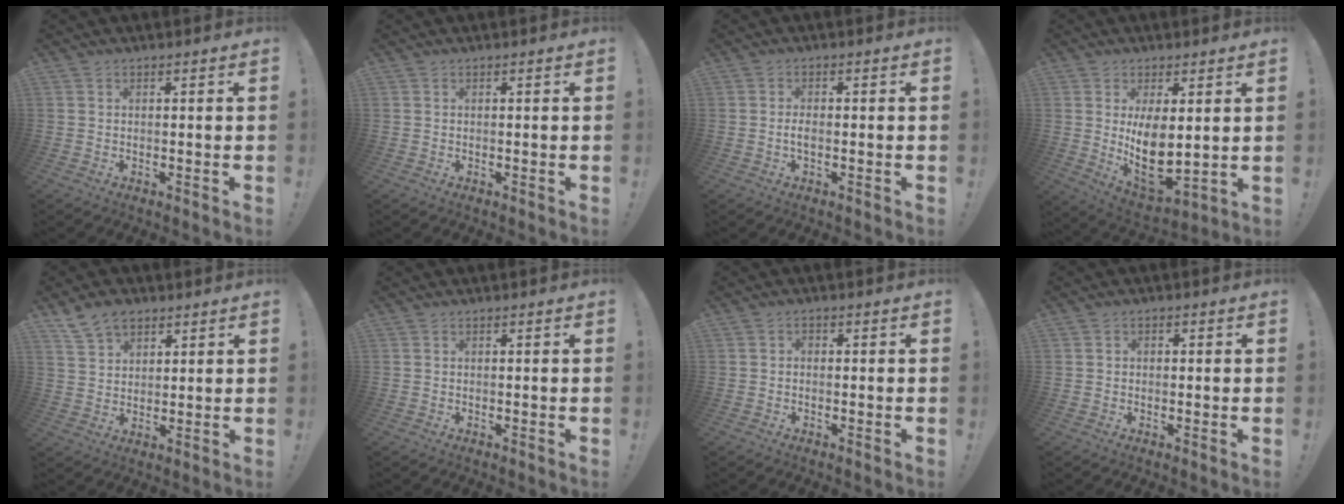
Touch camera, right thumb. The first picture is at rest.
{"total": 0.0}
{"total": 1.9, "force": [-0.6, 0.8, 1.6], "torque": [-0.035, 0.006, -0.010]}
{"total": 12.9, "force": [2.2, 6.8, 10.7], "torque": [-0.171, -0.042, 0.047]}
{"total": 8.2, "force": [5.8, 5.1, 2.9], "torque": [-0.049, -0.027, 0.114]}
{"total": 0.0}
{"total": 1.1, "force": [-0.7, 0.7, 0.5], "torque": [-0.011, 0.006, -0.012]}
{"total": 1.2, "force": [-0.4, 1.1, 0.4], "torque": [-0.003, 0.004, -0.008]}